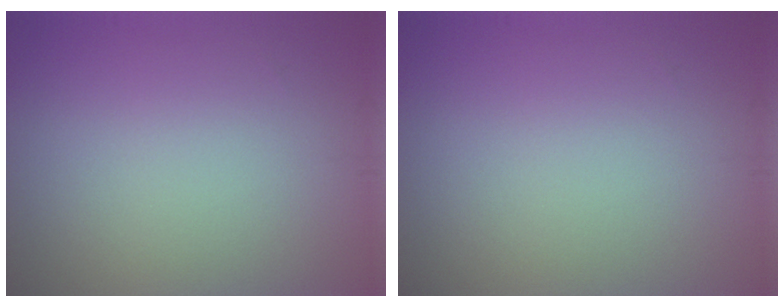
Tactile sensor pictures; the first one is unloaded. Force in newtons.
{"total": 0.0}